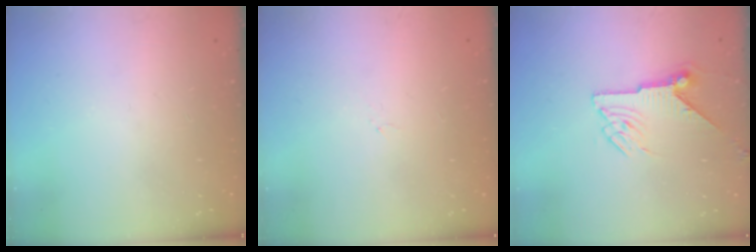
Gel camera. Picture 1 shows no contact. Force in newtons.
{"total": 0.0}
{"total": 8.2, "press": 8.2, "slide": 0.2}